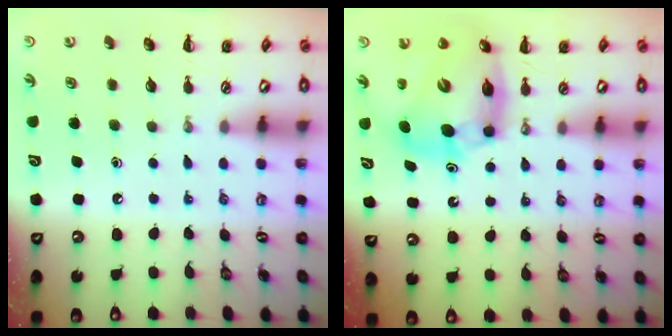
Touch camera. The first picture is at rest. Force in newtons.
{"total": 12.0, "press": 11.5, "slide": 3.3}